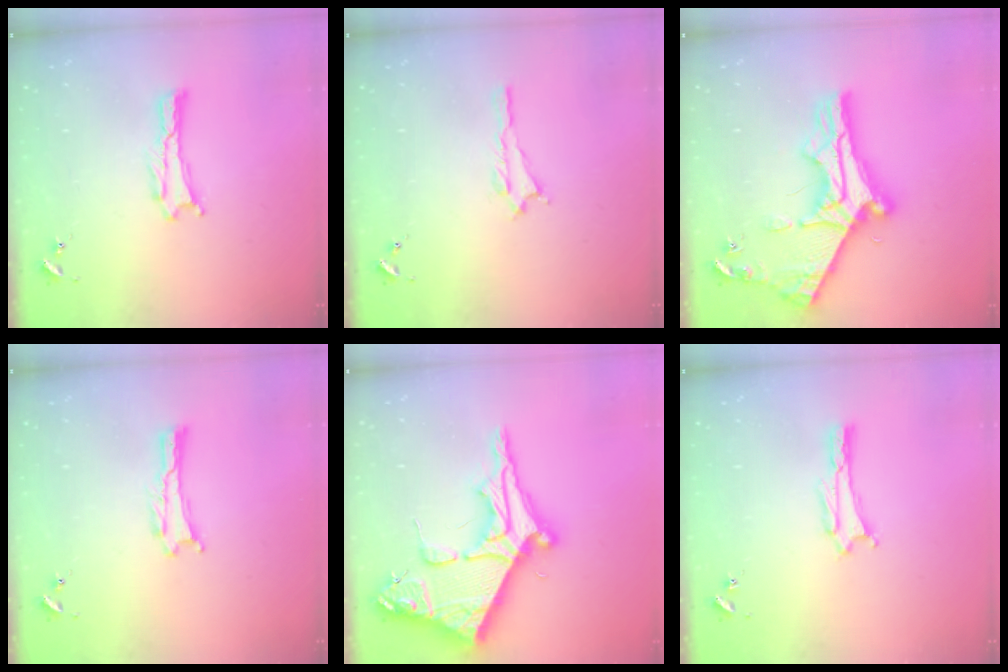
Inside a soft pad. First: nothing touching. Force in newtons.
{"total": 0.6, "press": 0.6, "slide": 0.2}
{"total": 11.2, "press": 11.1, "slide": 1.2}
{"total": 0.0}
{"total": 12.1, "press": 12.1, "slide": 1.3}
{"total": 1.8, "press": 1.8, "slide": 0.2}